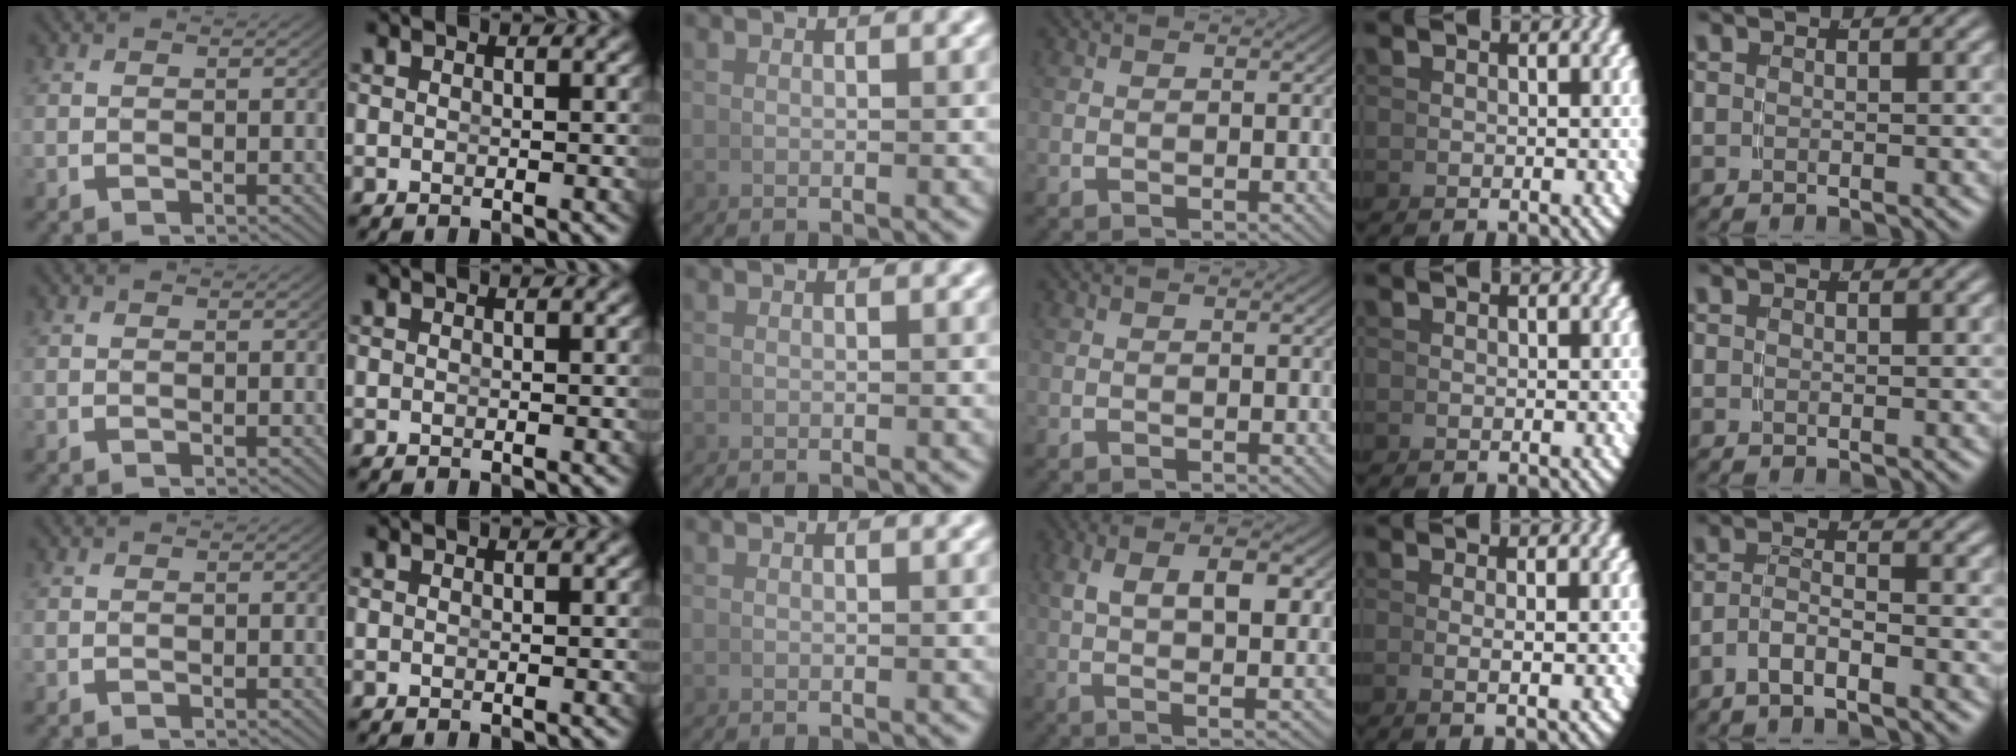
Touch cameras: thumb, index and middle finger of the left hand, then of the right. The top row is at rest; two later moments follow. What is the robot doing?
{"motion": "lift_and_place", "object": "hoodie"}